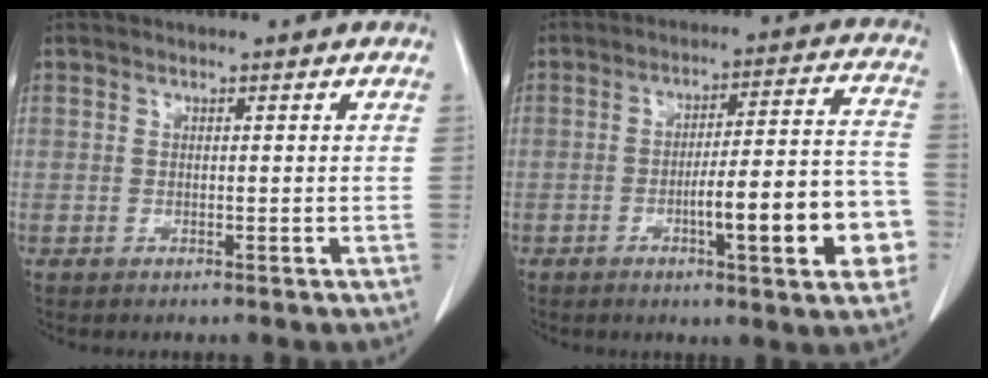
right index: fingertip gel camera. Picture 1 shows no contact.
{"total": 14.4, "force": [-4.8, 2.4, 13.4], "torque": [-0.171, 0.025, -0.063]}